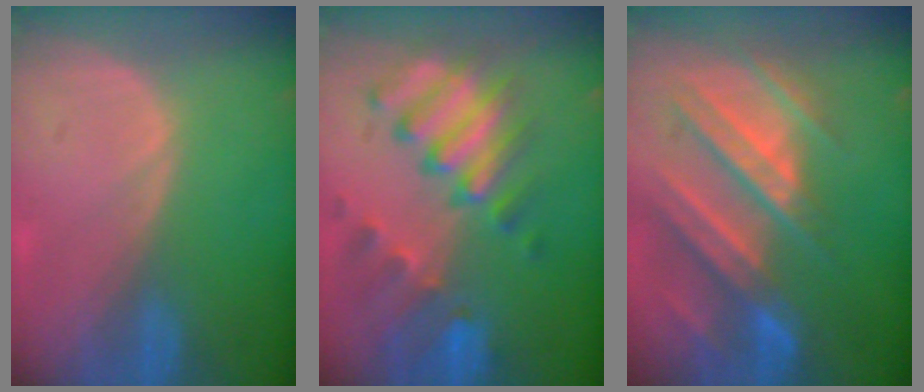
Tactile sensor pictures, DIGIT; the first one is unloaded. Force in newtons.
{"total": 10.2, "press": 8.9, "slide": 5.0}
{"total": 11.1, "press": 9.8, "slide": 5.2}